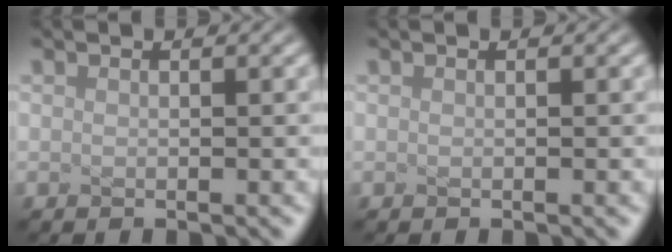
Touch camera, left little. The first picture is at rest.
{"total": 0.0}